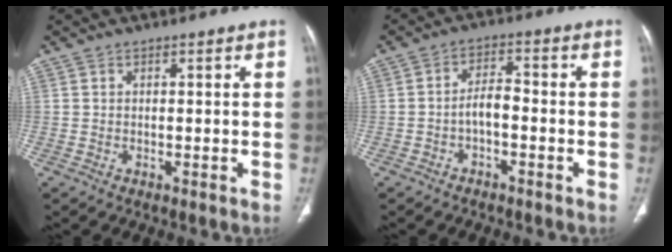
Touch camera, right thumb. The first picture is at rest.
{"total": 4.0, "force": [-1.5, 1.8, 3.2], "torque": [-0.050, 0.027, -0.031]}